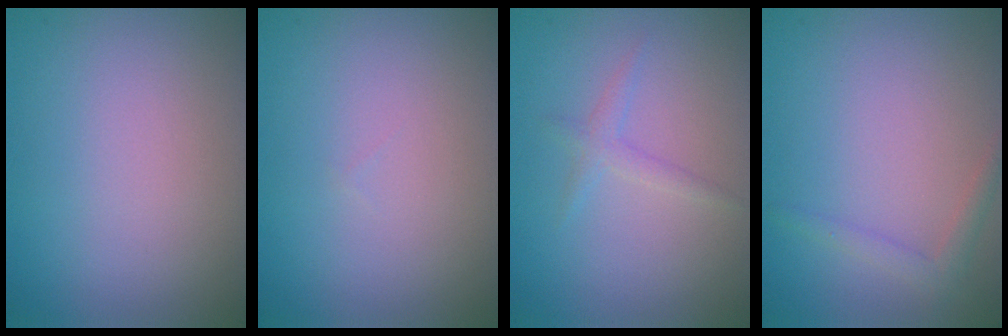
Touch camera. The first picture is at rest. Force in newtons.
{"total": 0.0}
{"total": 1.2, "press": 1.2, "slide": 0.0}
{"total": 1.5, "press": 1.5, "slide": 0.1}